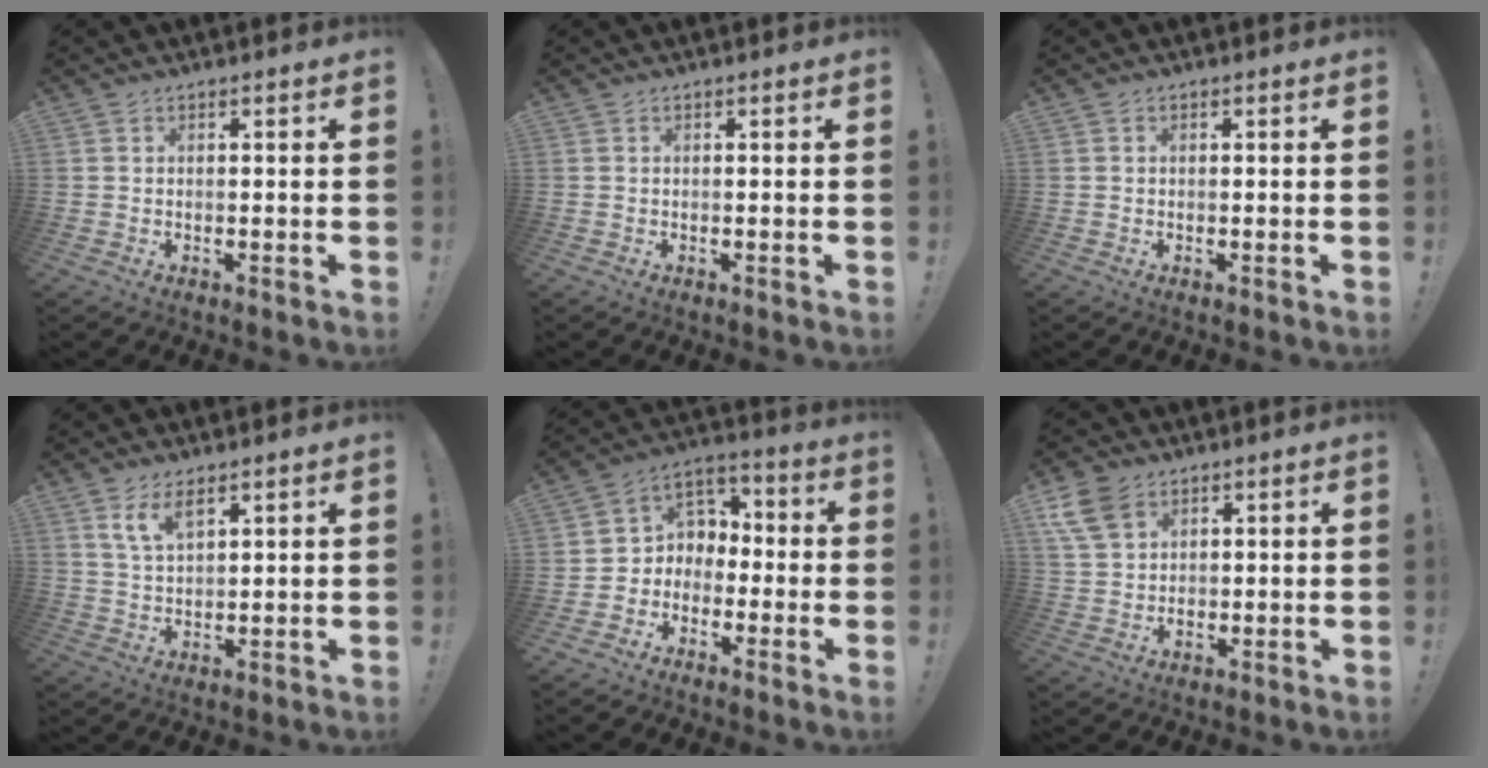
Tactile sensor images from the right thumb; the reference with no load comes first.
{"total": 0.0}
{"total": 0.0}
{"total": 6.5, "force": [4.1, 2.6, 4.3], "torque": [-0.076, -0.016, 0.075]}
{"total": 6.4, "force": [-2.7, 5.7, 0.7], "torque": [-0.007, 0.018, -0.041]}
{"total": 9.6, "force": [4.6, 6.7, 5.0], "torque": [-0.093, -0.008, 0.094]}